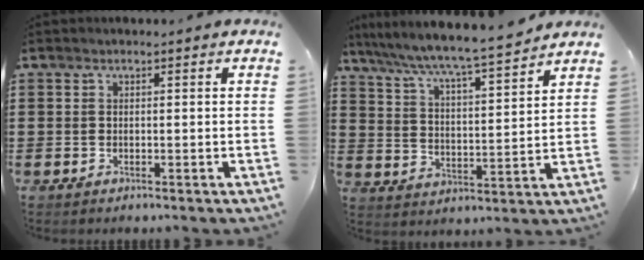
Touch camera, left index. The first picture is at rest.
{"total": 6.2, "force": [5.7, -0.3, 2.6], "torque": [-0.075, -0.041, 0.090]}